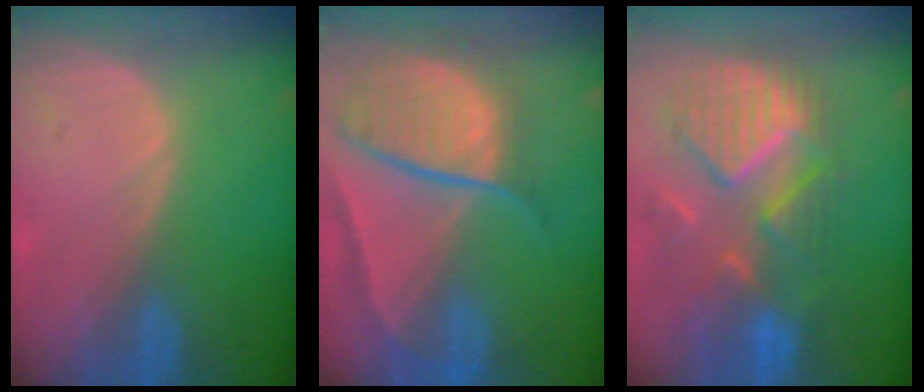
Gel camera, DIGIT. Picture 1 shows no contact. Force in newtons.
{"total": 10.8, "press": 9.0, "slide": 5.8}
{"total": 11.6, "press": 10.2, "slide": 5.5}